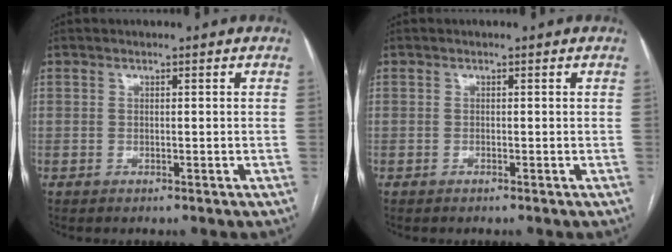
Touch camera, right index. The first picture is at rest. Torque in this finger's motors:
{"motor_torque": [-0.03, 0.04, -0.03, 0.01]}